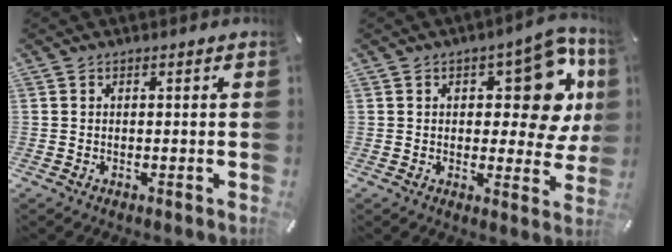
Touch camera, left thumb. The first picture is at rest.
{"total": 16.4, "force": [5.7, 8.0, 13.1], "torque": [-0.152, -0.035, 0.090]}